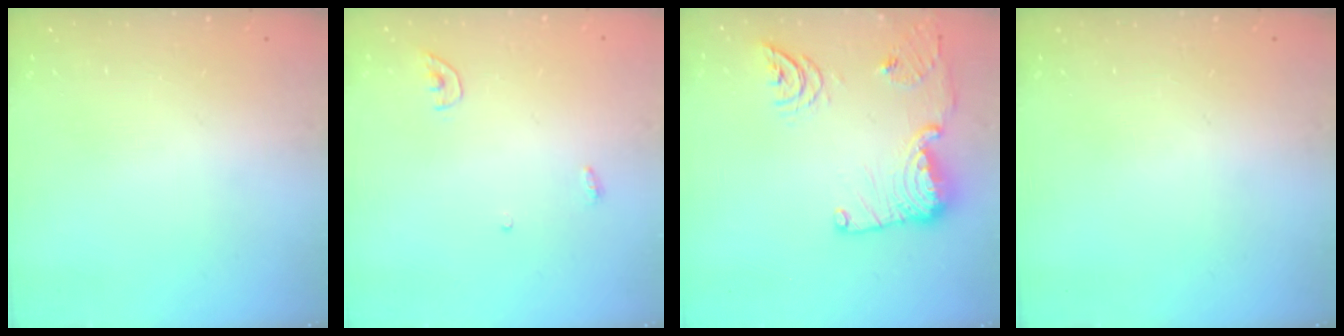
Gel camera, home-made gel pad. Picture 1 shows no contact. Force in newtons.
{"total": 3.4, "press": 3.4, "slide": 0.3}
{"total": 20.1, "press": 19.4, "slide": 5.4}
{"total": 0.0}